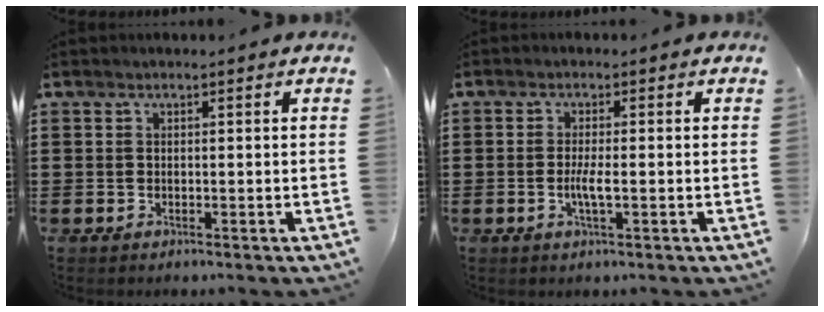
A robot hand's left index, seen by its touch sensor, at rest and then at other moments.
{"total": 3.0, "force": [-0.6, 0.4, 2.9], "torque": [-0.058, -0.005, -0.013]}